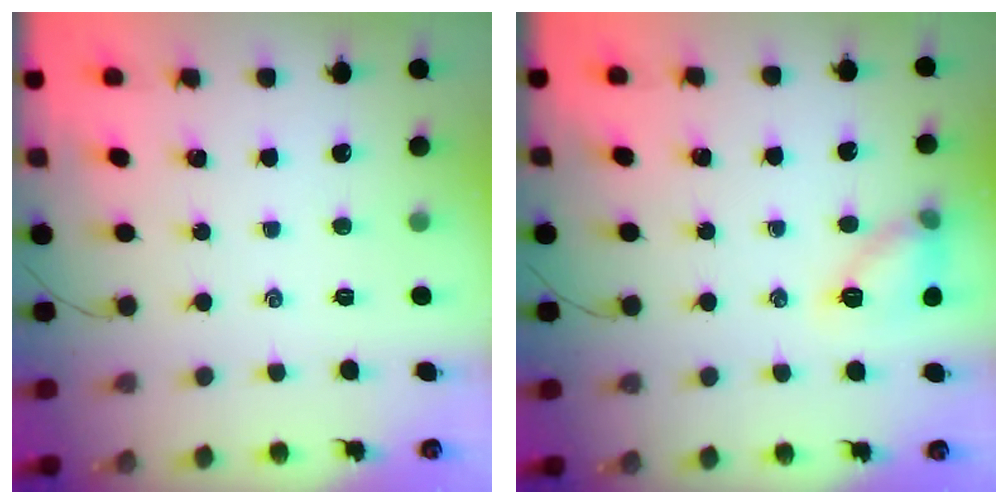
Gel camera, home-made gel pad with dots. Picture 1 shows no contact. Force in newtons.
{"total": 10.5, "press": 10.5, "slide": 0.6}